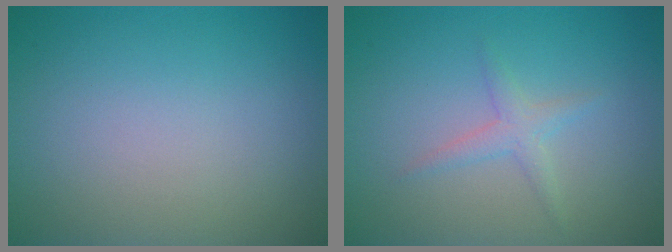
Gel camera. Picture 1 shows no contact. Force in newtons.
{"total": 1.6, "press": 1.6, "slide": 0.1}